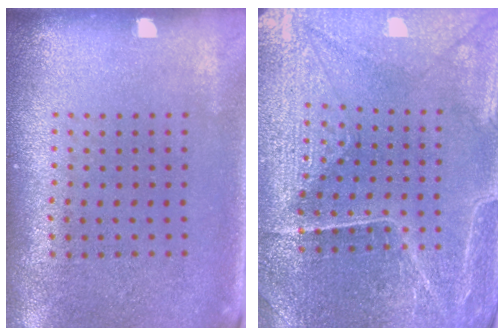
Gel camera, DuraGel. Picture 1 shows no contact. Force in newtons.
{"total": 3.4, "press": 3.4, "slide": 0.4}